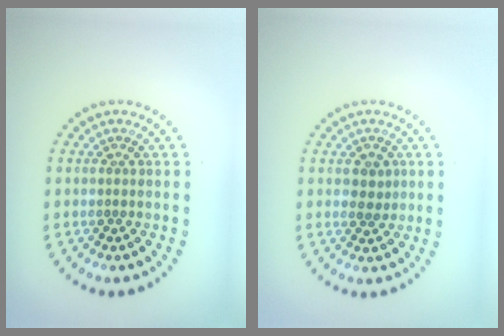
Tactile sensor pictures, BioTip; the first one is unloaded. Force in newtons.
{"total": 1.3, "press": 1.2, "slide": 0.6}